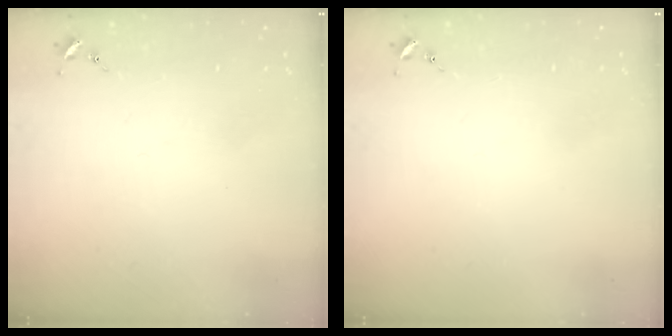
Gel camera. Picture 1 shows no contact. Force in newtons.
{"total": 0.0}